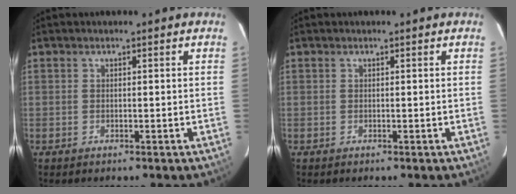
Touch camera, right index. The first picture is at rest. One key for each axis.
{"total": 0.0}